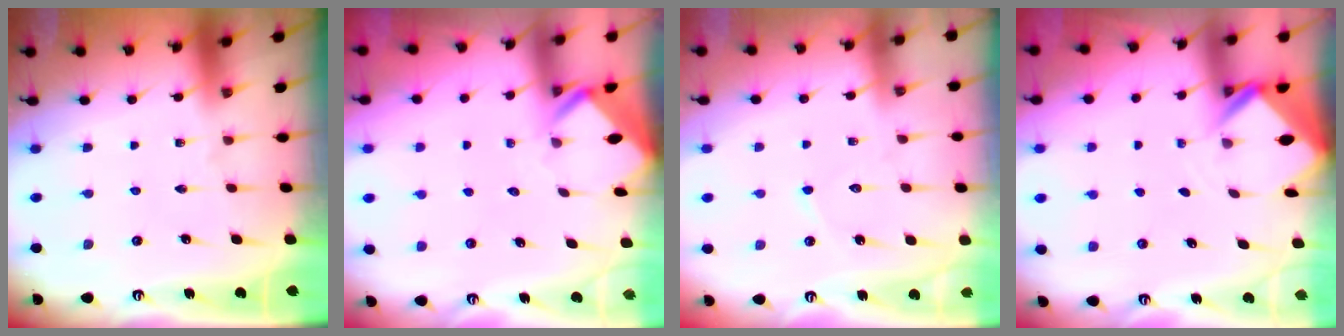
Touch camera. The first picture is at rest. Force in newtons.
{"total": 2.8, "press": 2.8, "slide": 0.3}
{"total": 5.4, "press": 5.4, "slide": 0.5}
{"total": 2.7, "press": 2.7, "slide": 0.2}